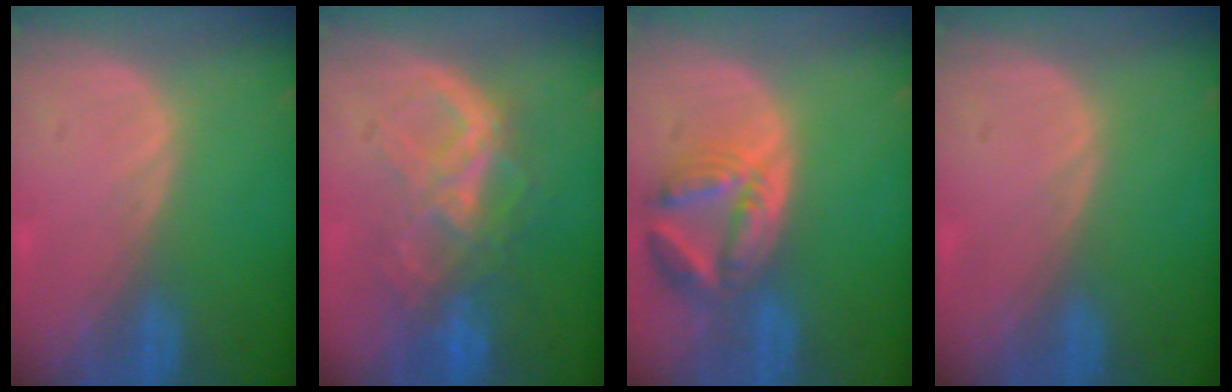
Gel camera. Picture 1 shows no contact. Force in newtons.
{"total": 8.3, "press": 7.7, "slide": 3.2}
{"total": 8.2, "press": 7.2, "slide": 3.9}
{"total": 0.0}